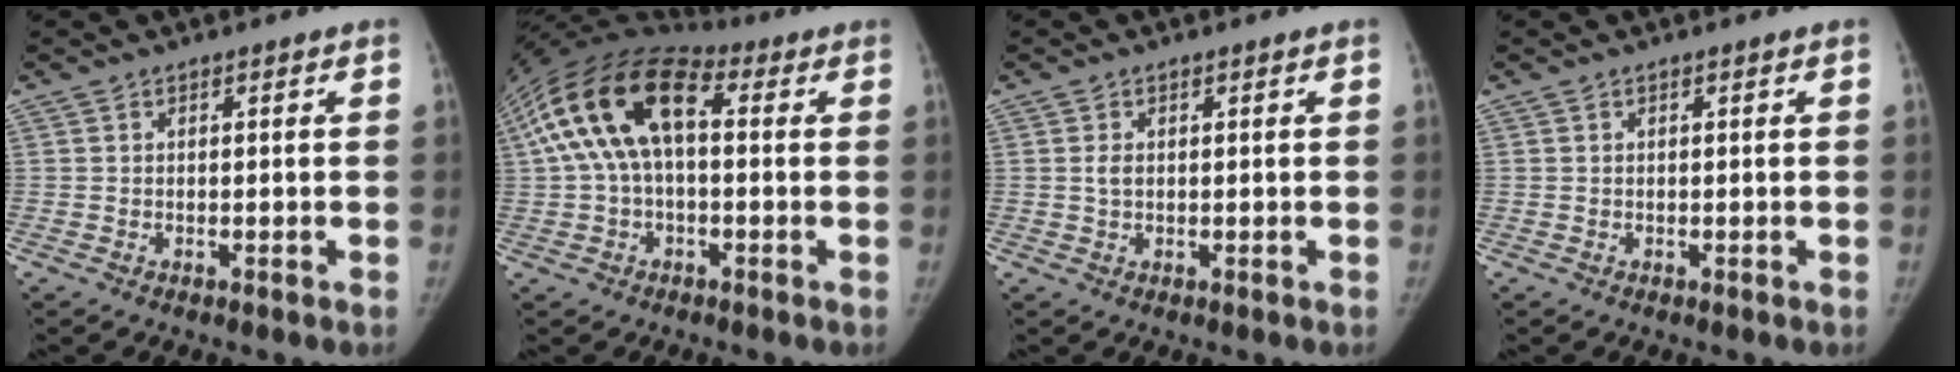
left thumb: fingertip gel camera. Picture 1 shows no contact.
{"total": 17.2, "force": [2.9, 9.4, 14.0], "torque": [-0.272, 0.045, 0.040]}
{"total": 1.4, "force": [0.2, 1.0, 1.0], "torque": [-0.016, -0.003, 0.004]}
{"total": 0.0}